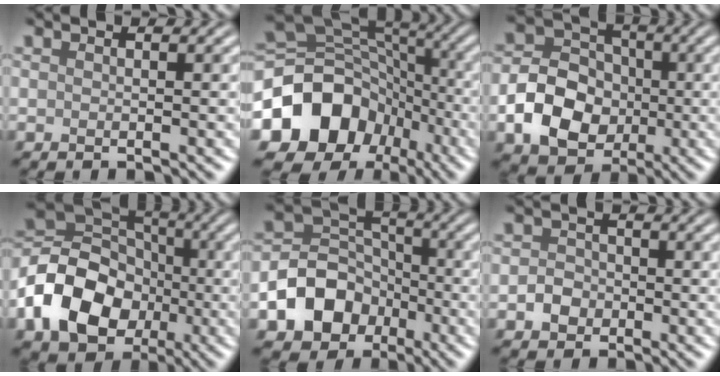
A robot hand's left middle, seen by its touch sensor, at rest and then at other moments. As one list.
[{"total": 13.7, "force": [-4.7, 11.3, 6.4], "torque": [-0.142, -0.004, -0.095]}, {"total": 7.3, "force": [-1.9, 5.8, 4.1], "torque": [-0.071, 0.000, -0.042]}, {"total": 11.1, "force": [-3.2, 8.5, 6.5], "torque": [-0.125, 0.001, -0.071]}, {"total": 7.5, "force": [-3.2, 5.9, 3.5], "torque": [-0.044, 0.002, -0.071]}, {"total": 1.9, "force": [-0.6, 1.7, 0.8], "torque": [-0.008, 0.001, -0.015]}]